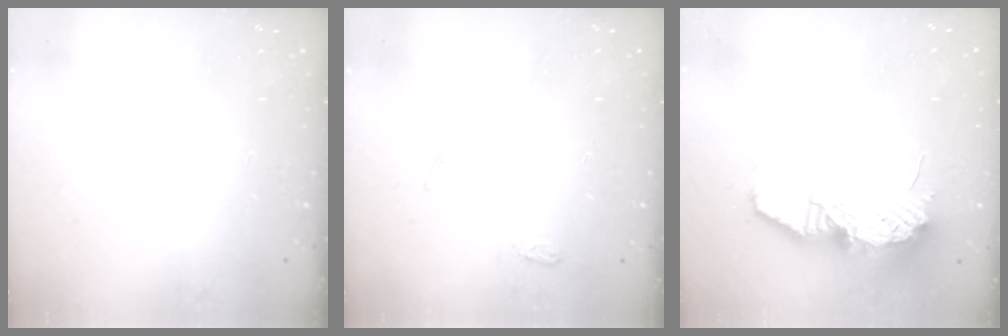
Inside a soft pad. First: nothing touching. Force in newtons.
{"total": 3.6, "press": 3.5, "slide": 0.9}
{"total": 15.2, "press": 15.1, "slide": 1.5}